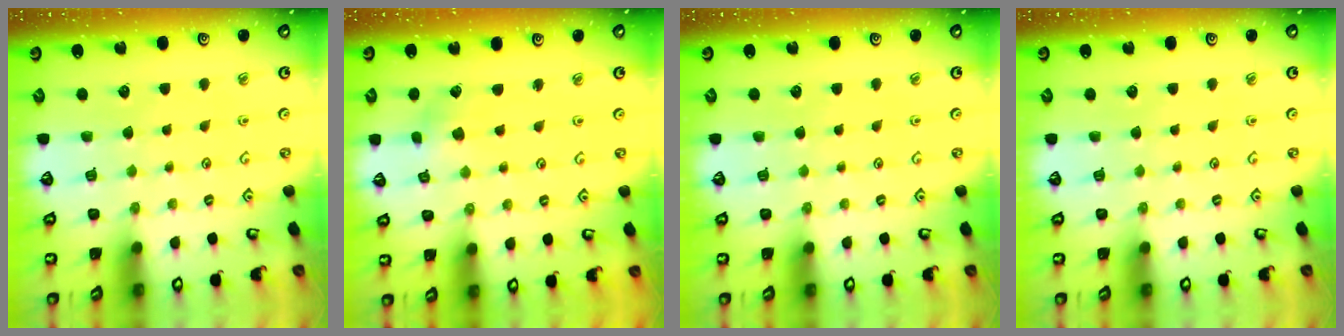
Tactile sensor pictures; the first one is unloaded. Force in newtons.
{"total": 2.6, "press": 2.6, "slide": 0.4}
{"total": 0.0}
{"total": 0.0}